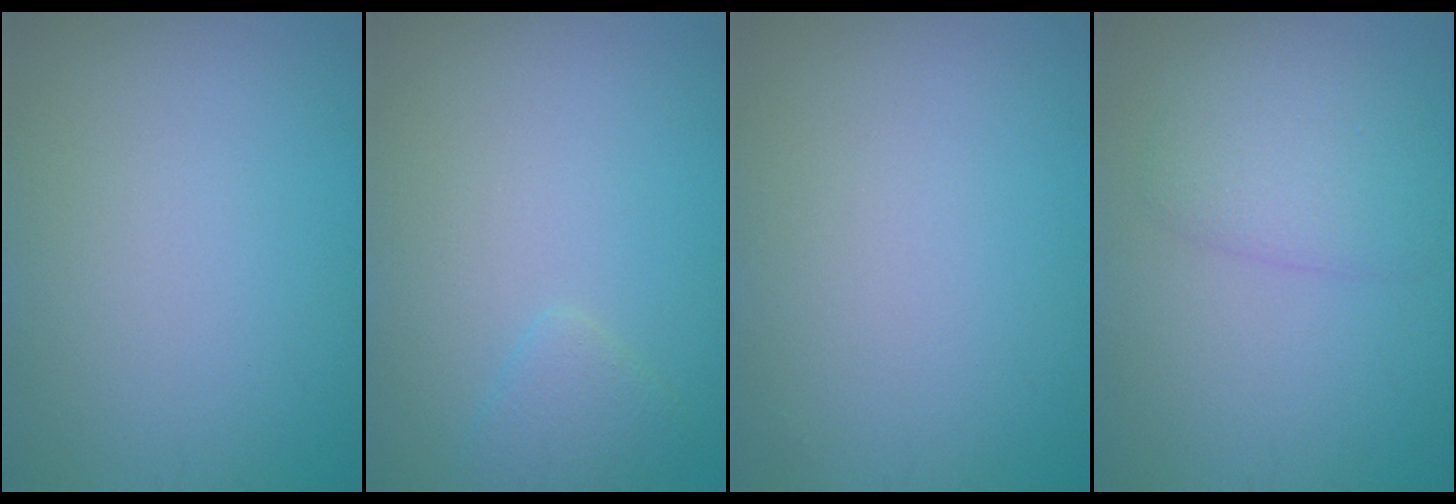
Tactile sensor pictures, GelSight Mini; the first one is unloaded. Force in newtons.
{"total": 1.5, "press": 1.5, "slide": 0.2}
{"total": 0.0}
{"total": 2.9, "press": 2.9, "slide": 0.2}